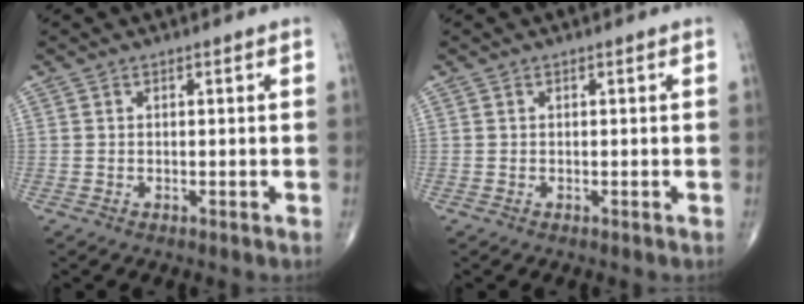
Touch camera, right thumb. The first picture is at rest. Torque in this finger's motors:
{"motor_torque": [0.09, 0.09, -0.08, 0.06, 0.00]}